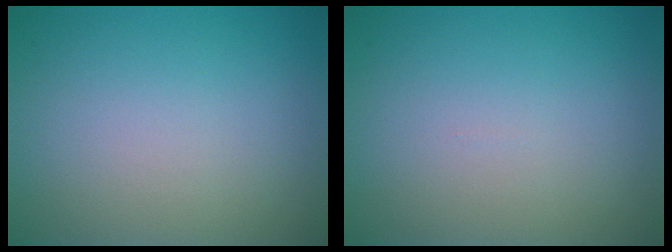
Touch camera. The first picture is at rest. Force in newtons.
{"total": 0.0}